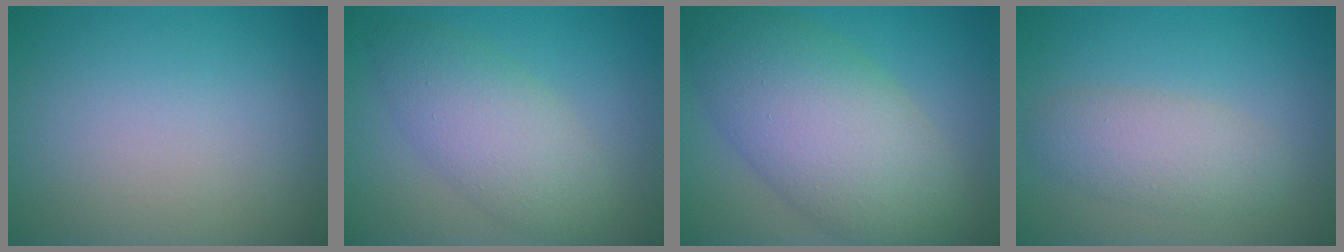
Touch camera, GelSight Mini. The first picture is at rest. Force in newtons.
{"total": 5.1, "press": 5.1, "slide": 0.2}
{"total": 10.0, "press": 10.0, "slide": 0.4}
{"total": 3.5, "press": 3.5, "slide": 0.1}